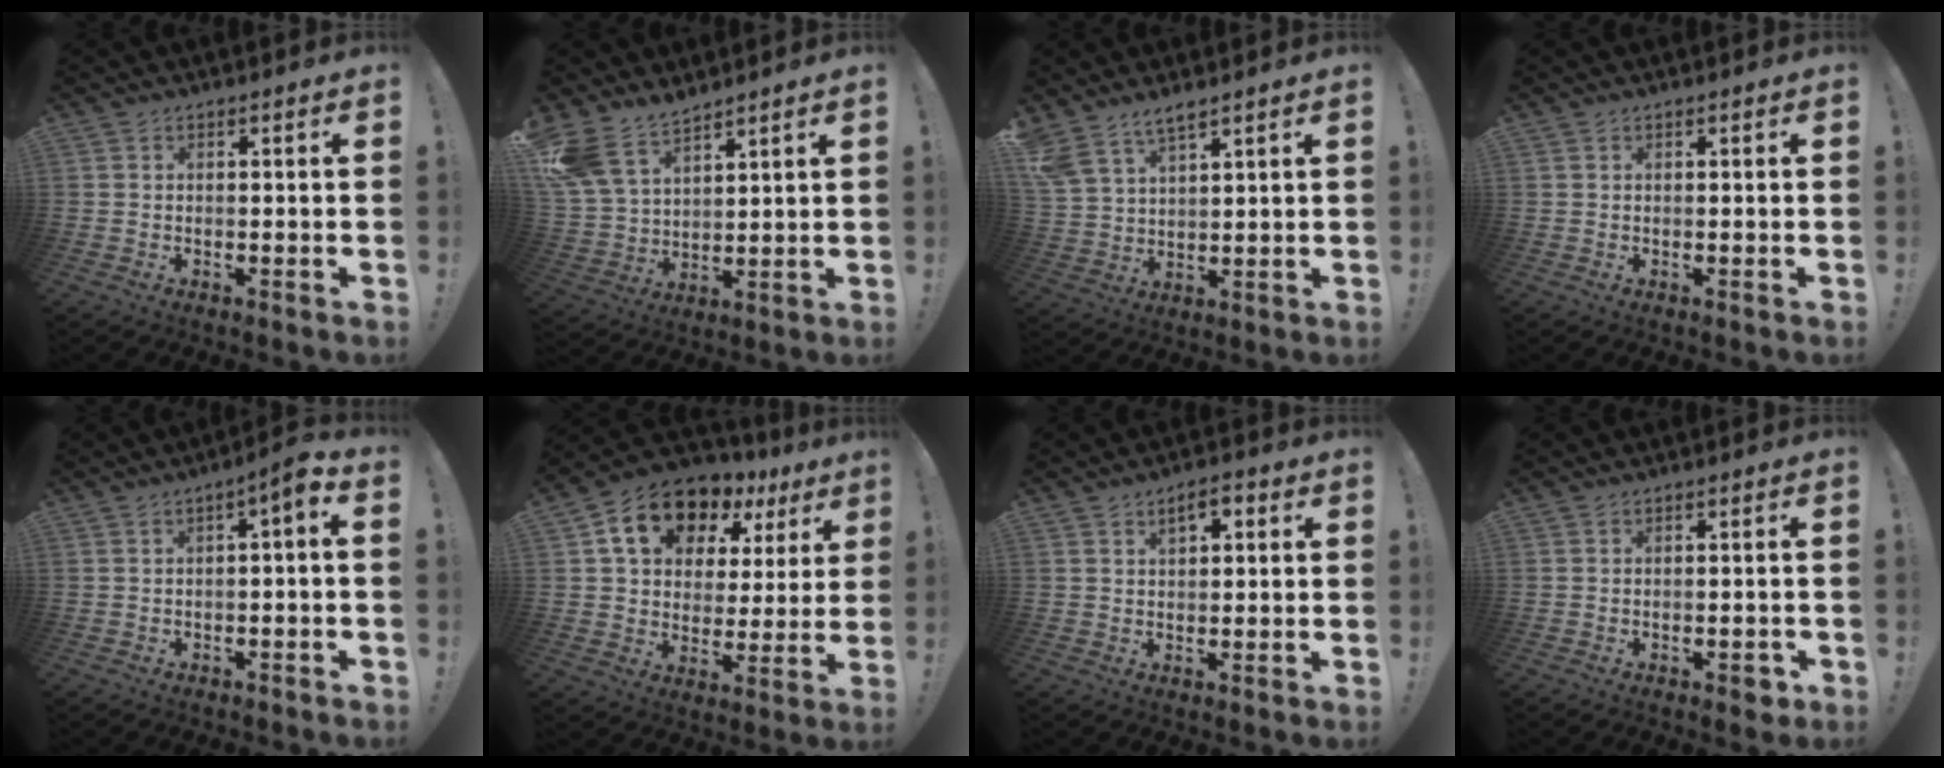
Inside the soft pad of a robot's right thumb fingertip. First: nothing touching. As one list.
[{"total": 13.2, "force": [10.3, 6.8, 4.8], "torque": [-0.115, -0.058, 0.202]}, {"total": 7.8, "force": [6.2, 3.3, 3.4], "torque": [-0.077, -0.027, 0.126]}, {"total": 0.0}, {"total": 4.2, "force": [-0.1, 0.5, 4.1], "torque": [-0.060, 0.000, -0.007]}, {"total": 16.1, "force": [9.1, 10.3, 8.4], "torque": [-0.141, -0.043, 0.168]}, {"total": 4.7, "force": [1.9, 2.3, 3.6], "torque": [-0.044, -0.002, 0.027]}, {"total": 3.0, "force": [-1.6, 1.2, 2.2], "torque": [-0.028, 0.009, -0.025]}]